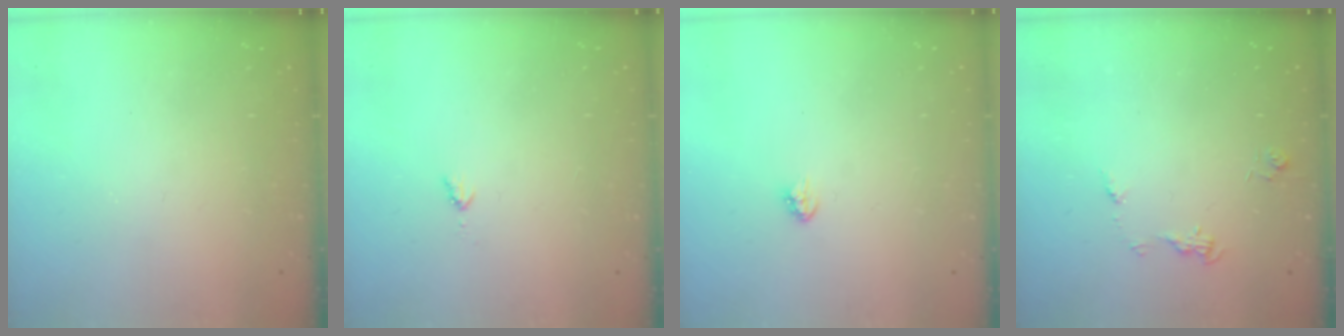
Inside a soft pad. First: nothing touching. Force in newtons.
{"total": 2.8, "press": 2.8, "slide": 0.4}
{"total": 3.4, "press": 3.4, "slide": 0.3}
{"total": 5.7, "press": 5.7, "slide": 0.6}